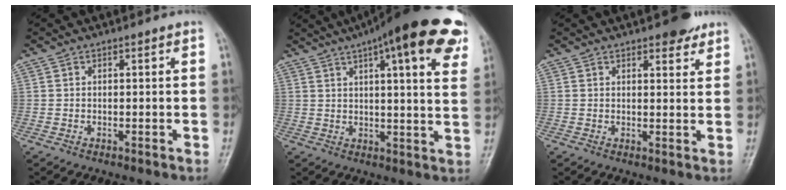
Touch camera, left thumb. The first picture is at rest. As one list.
[{"total": 23.4, "force": [13.1, 5.7, 18.6], "torque": [-0.244, -0.003, 0.160]}, {"total": 4.3, "force": [3.1, 1.7, 2.5], "torque": [-0.016, -0.016, 0.041]}]